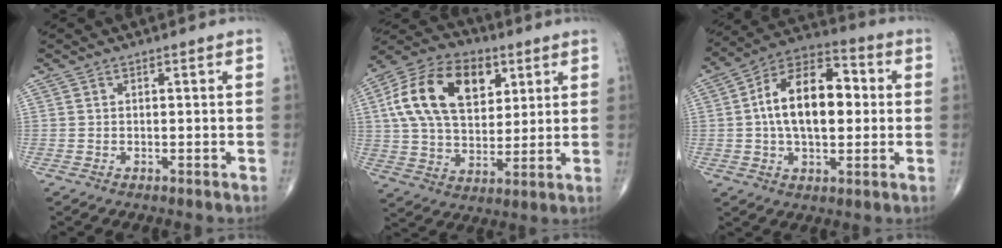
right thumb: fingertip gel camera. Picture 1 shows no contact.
{"total": 19.7, "force": [6.4, 12.4, 13.9], "torque": [-0.235, -0.003, 0.108]}
{"total": 17.0, "force": [1.2, 9.5, 14.0], "torque": [-0.218, 0.028, 0.011]}